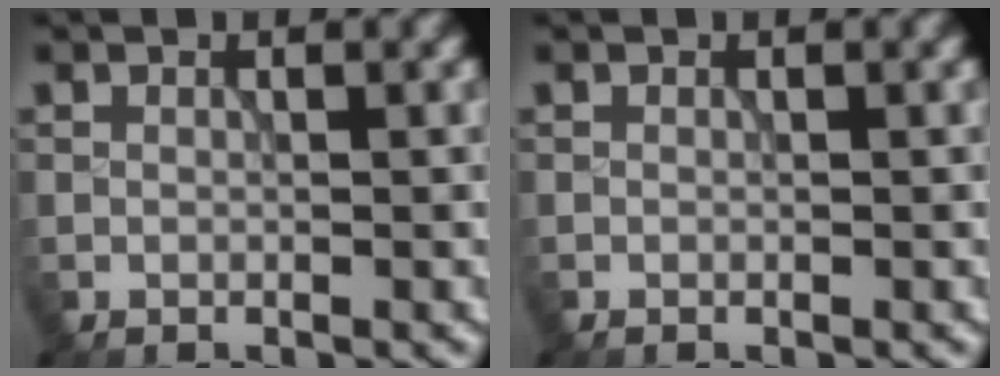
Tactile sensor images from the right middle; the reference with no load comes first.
{"total": 0.0}